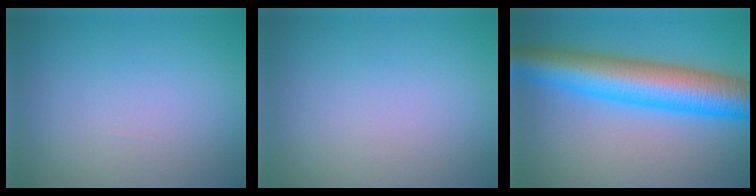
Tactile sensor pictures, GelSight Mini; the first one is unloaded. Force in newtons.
{"total": 0.0}
{"total": 10.3, "press": 10.3, "slide": 0.1}